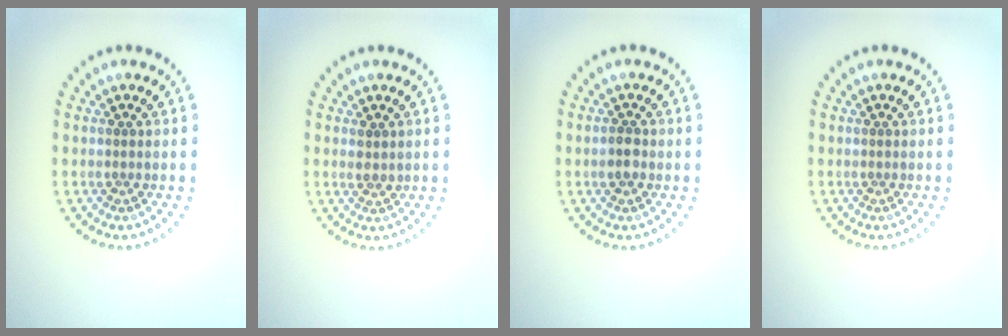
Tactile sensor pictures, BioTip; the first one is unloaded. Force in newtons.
{"total": 1.1, "press": 1.1, "slide": 0.4}
{"total": 1.4, "press": 1.4, "slide": 0.2}
{"total": 0.0}